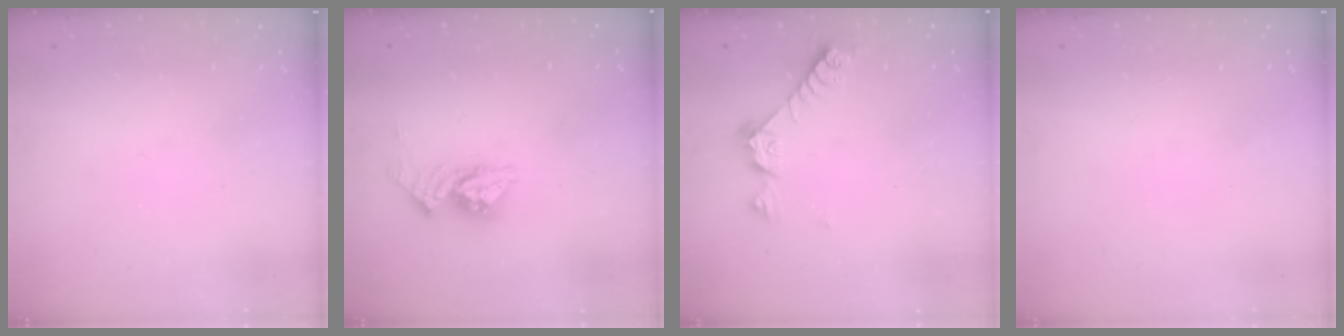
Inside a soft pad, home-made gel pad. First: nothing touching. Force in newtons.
{"total": 9.9, "press": 9.8, "slide": 0.9}
{"total": 7.3, "press": 7.3, "slide": 0.6}
{"total": 0.0}